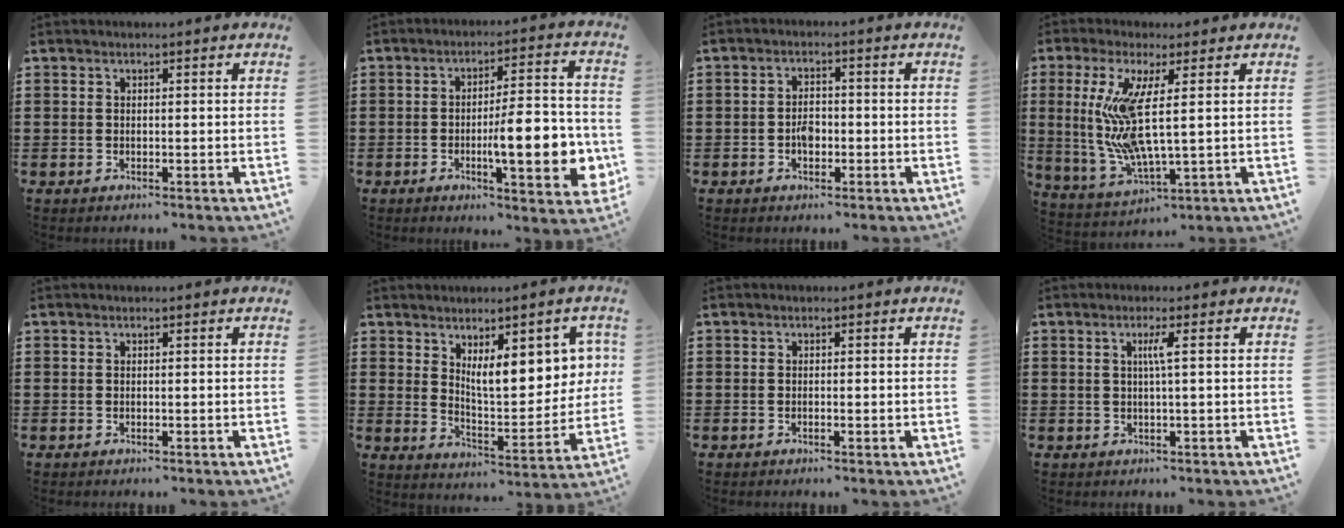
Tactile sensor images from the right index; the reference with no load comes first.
{"total": 11.3, "force": [-2.6, 2.9, 10.6], "torque": [-0.144, -0.014, -0.046]}
{"total": 2.4, "force": [-0.7, 1.4, 1.9], "torque": [-0.028, -0.001, -0.015]}
{"total": 11.2, "force": [2.0, 2.1, 10.8], "torque": [-0.251, -0.029, 0.028]}
{"total": 0.0}
{"total": 8.9, "force": [4.4, 3.5, 7.0], "torque": [-0.122, -0.012, 0.073]}
{"total": 0.0}
{"total": 2.4, "force": [0.4, -0.3, 2.3], "torque": [-0.046, -0.002, 0.002]}